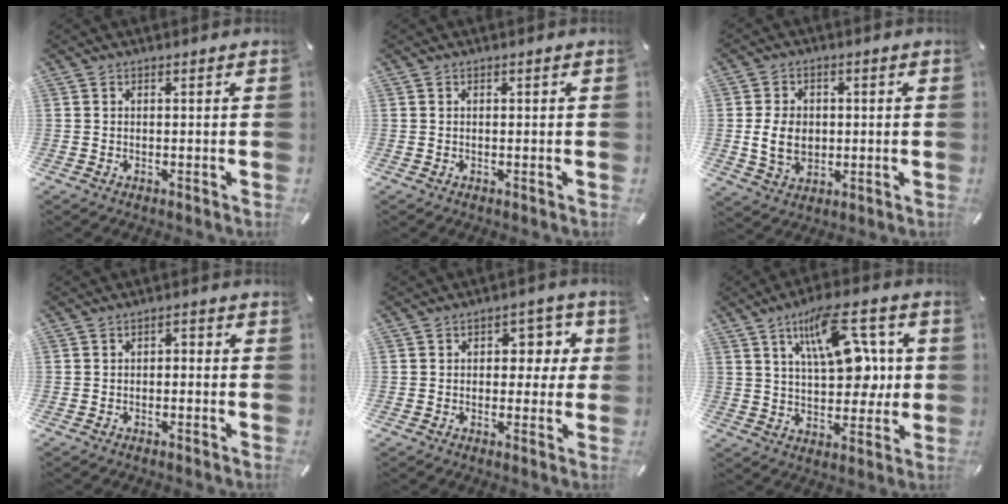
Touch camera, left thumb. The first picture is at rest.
{"total": 0.0}
{"total": 8.3, "force": [-0.3, 6.6, 5.1], "torque": [-0.108, 0.002, -0.008]}
{"total": 1.7, "force": [-1.3, 0.8, 0.8], "torque": [-0.016, 0.010, -0.029]}
{"total": 6.4, "force": [0.9, 4.9, 4.1], "torque": [-0.041, 0.000, 0.004]}
{"total": 16.8, "force": [6.4, 8.5, 13.0], "torque": [-0.203, -0.010, 0.108]}